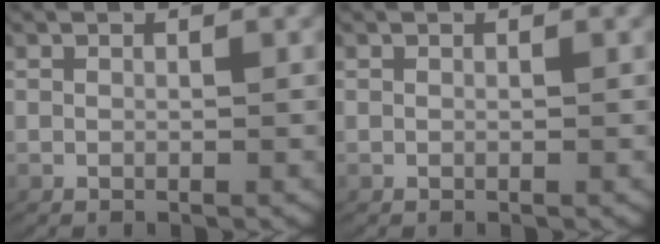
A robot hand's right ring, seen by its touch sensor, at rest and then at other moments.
{"total": 0.0}